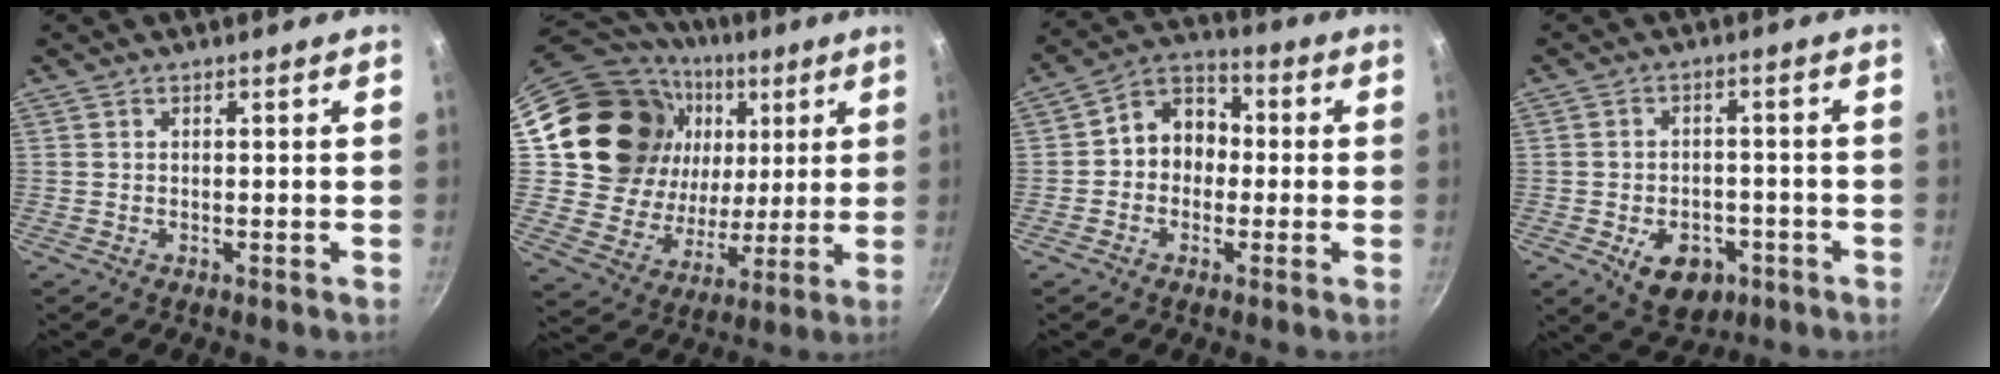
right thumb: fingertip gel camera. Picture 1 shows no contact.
{"total": 25.0, "force": [7.9, 20.0, 12.8], "torque": [-0.208, 0.005, 0.153]}
{"total": 9.2, "force": [-0.4, 7.7, 5.0], "torque": [-0.032, 0.032, -0.028]}
{"total": 9.1, "force": [-3.7, 6.3, 5.4], "torque": [-0.050, 0.013, -0.045]}